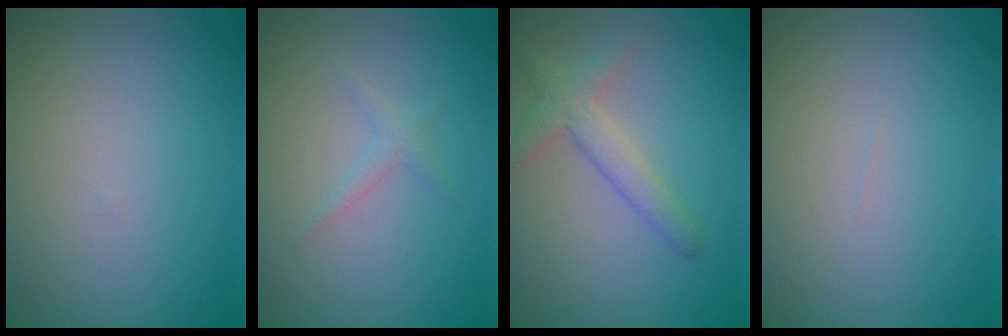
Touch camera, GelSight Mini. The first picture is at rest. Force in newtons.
{"total": 1.1, "press": 1.1, "slide": 0.0}
{"total": 2.9, "press": 2.9, "slide": 0.2}
{"total": 0.0}